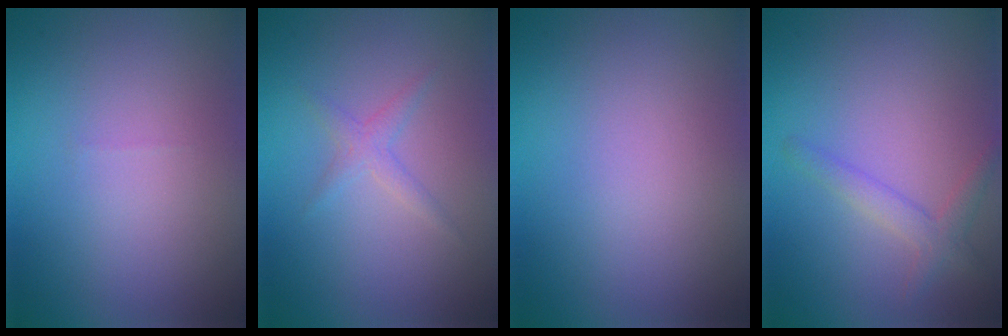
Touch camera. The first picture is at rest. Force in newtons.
{"total": 1.3, "press": 1.3, "slide": 0.1}
{"total": 0.0}
{"total": 2.0, "press": 2.0, "slide": 0.1}